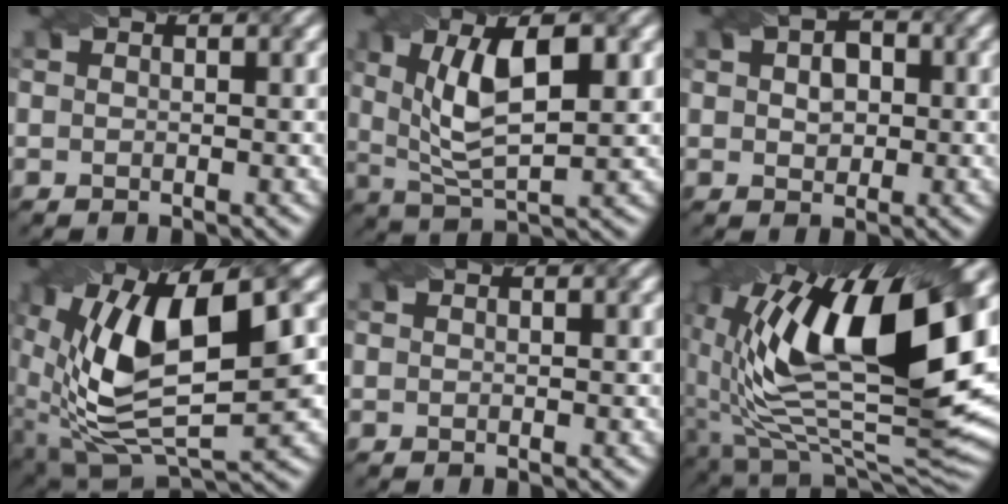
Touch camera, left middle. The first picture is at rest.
{"total": 7.8, "force": [1.8, 2.9, 7.0], "torque": [-0.133, 0.002, 0.031]}
{"total": 3.4, "force": [0.5, 2.5, 2.3], "torque": [-0.033, 0.005, 0.006]}
{"total": 13.8, "force": [1.5, 6.6, 12.0], "torque": [-0.237, -0.011, 0.029]}
{"total": 0.0}
{"total": 15.6, "force": [4.7, 6.5, 13.4], "torque": [-0.239, -0.002, 0.074]}